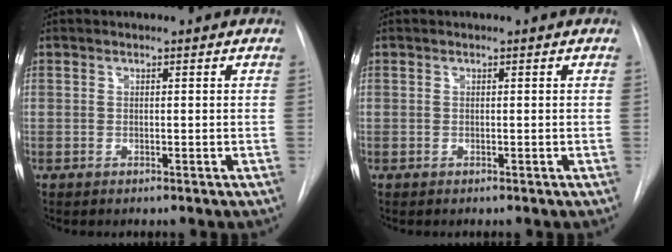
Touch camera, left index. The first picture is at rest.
{"total": 0.0}